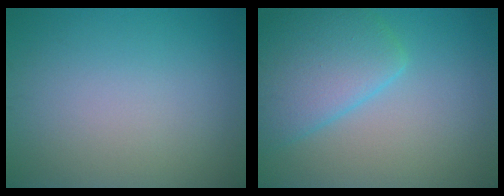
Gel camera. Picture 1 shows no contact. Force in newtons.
{"total": 6.2, "press": 6.2, "slide": 0.4}